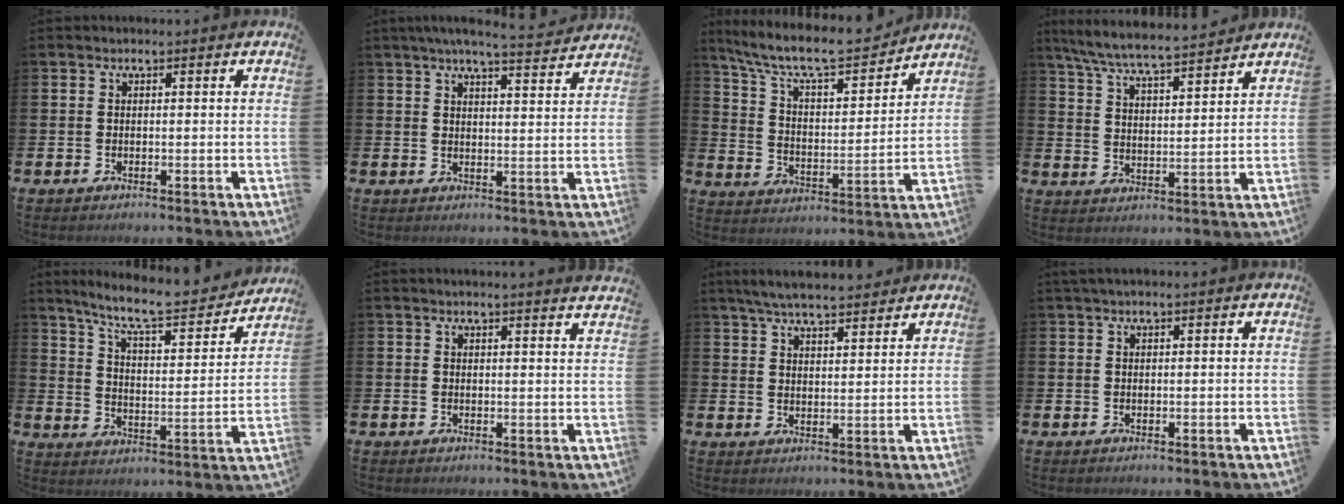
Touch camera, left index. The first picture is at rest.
{"total": 5.5, "force": [5.1, -0.2, 1.9], "torque": [-0.039, -0.026, 0.087]}
{"total": 9.6, "force": [8.7, 2.1, 3.5], "torque": [-0.102, -0.061, 0.148]}
{"total": 7.1, "force": [6.8, 0.1, 2.2], "torque": [-0.070, -0.042, 0.119]}
{"total": 9.6, "force": [8.5, 1.6, 4.2], "torque": [-0.101, -0.057, 0.141]}
{"total": 2.0, "force": [1.9, -0.4, 0.1], "torque": [0.002, -0.013, 0.034]}
{"total": 5.8, "force": [5.5, 0.8, 1.5], "torque": [-0.043, -0.019, 0.101]}
{"total": 1.0, "force": [0.8, 0.1, 0.6], "torque": [-0.009, 0.002, 0.014]}